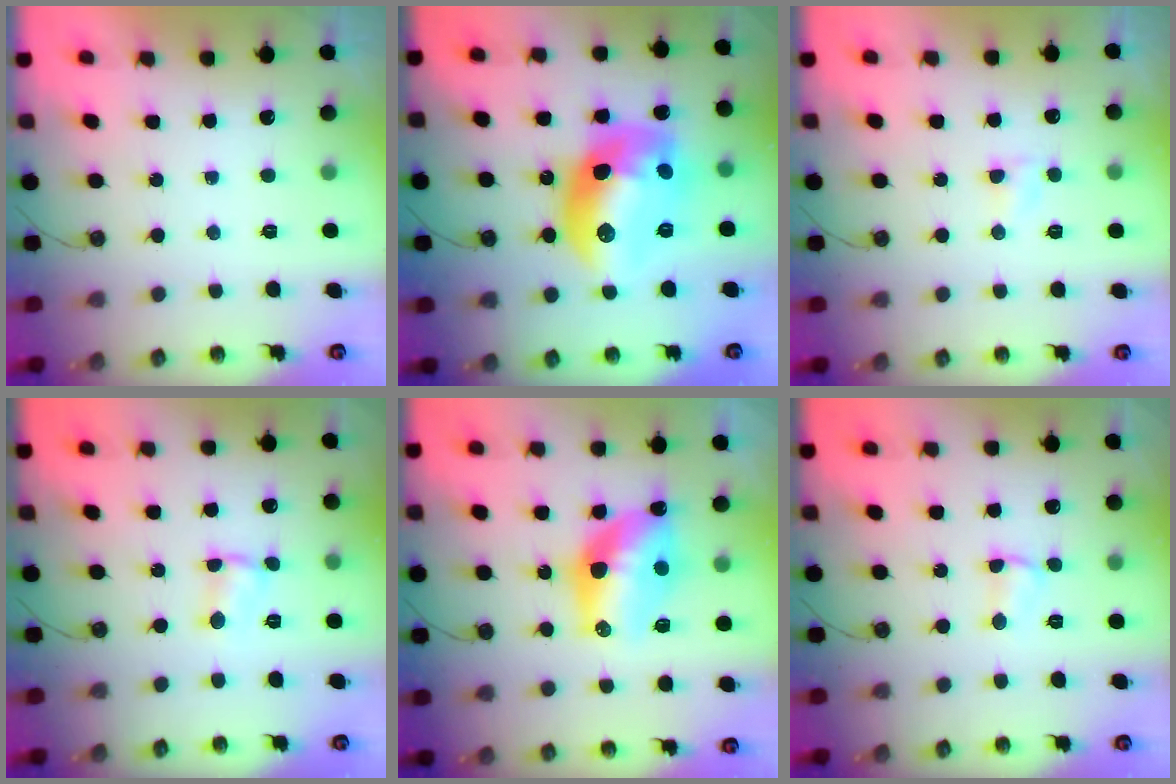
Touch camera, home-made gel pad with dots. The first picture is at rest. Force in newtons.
{"total": 18.8, "press": 18.7, "slide": 1.0}
{"total": 3.0, "press": 3.0, "slide": 0.3}
{"total": 1.9, "press": 1.9, "slide": 0.2}
{"total": 13.6, "press": 13.5, "slide": 1.2}
{"total": 3.1, "press": 3.1, "slide": 0.4}